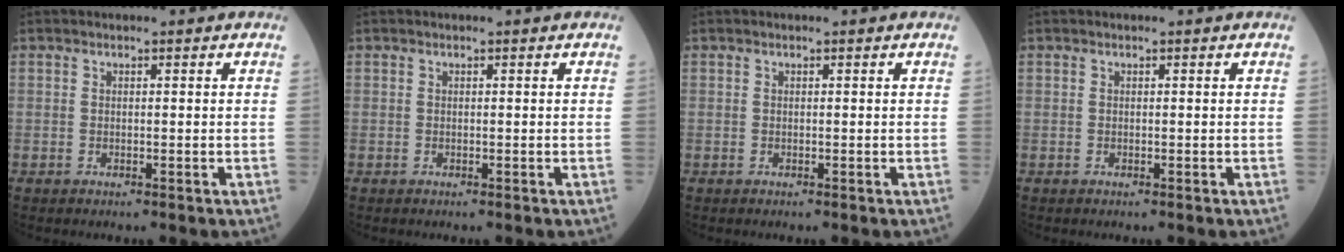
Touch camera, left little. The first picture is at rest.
{"total": 0.0}
{"total": 0.0}
{"total": 0.0}